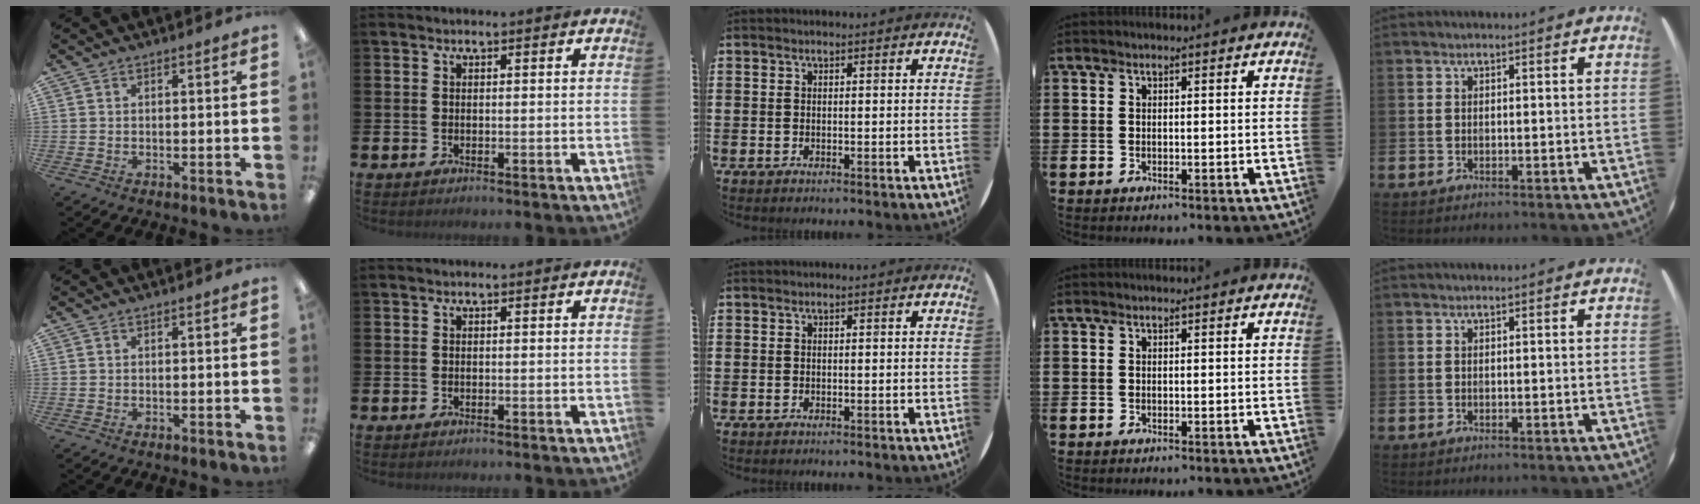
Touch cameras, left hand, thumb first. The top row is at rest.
{}